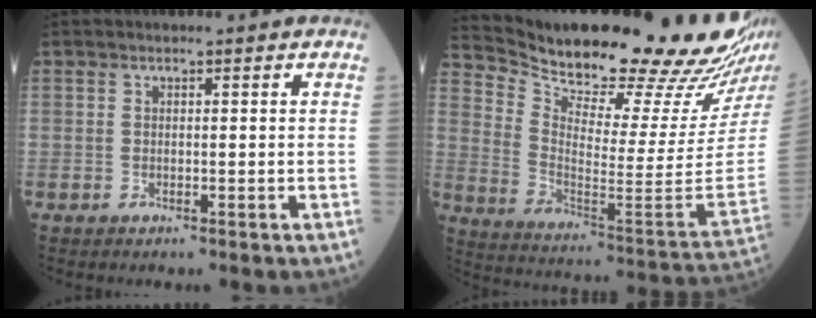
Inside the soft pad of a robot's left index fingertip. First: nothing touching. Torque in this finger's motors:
{"motor_torque": [0.97, -1.17, 0.42, 0.04]}